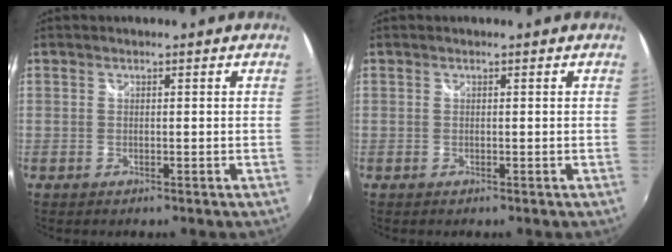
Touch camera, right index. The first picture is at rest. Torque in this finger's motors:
{"motor_torque": [0.00, 0.00, 0.00, 0.00]}